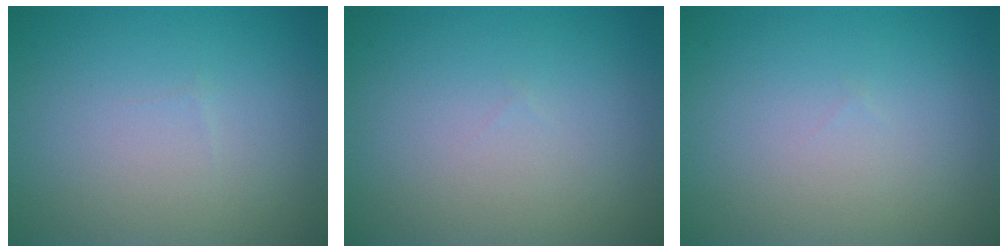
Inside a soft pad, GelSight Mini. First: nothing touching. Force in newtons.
{"total": 0.0}
{"total": 0.0}